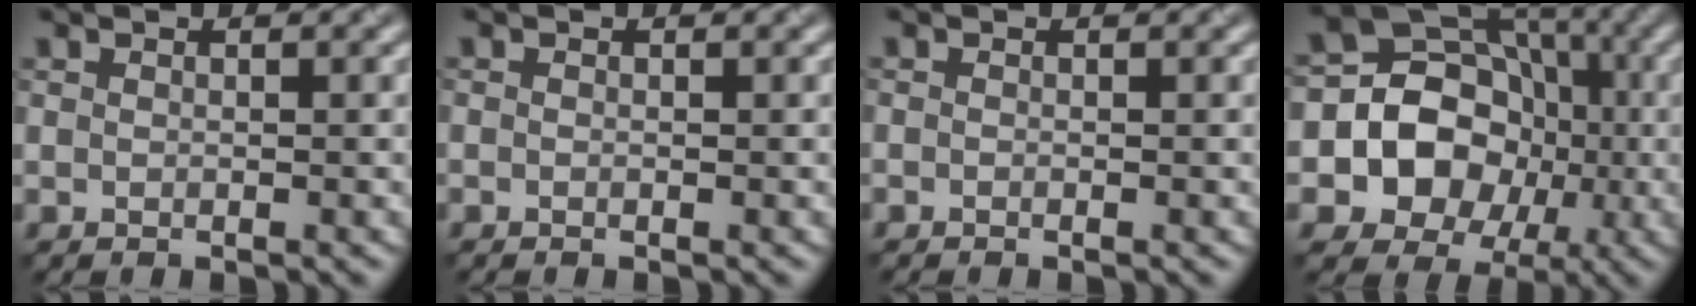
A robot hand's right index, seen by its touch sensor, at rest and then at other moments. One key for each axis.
{"total": 0.0}
{"total": 0.0}
{"total": 13.3, "fx": -1.7, "fy": 12.0, "fz": 5.5, "tx": -0.108, "ty": 0.023, "tz": -0.046}